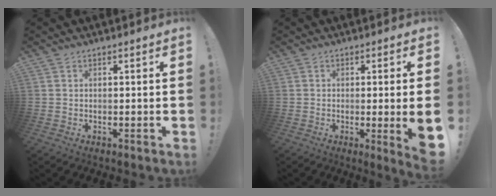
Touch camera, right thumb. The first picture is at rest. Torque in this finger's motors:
{"motor_torque": [0.03, 0.09, 0.42, 0.42, 0.06]}